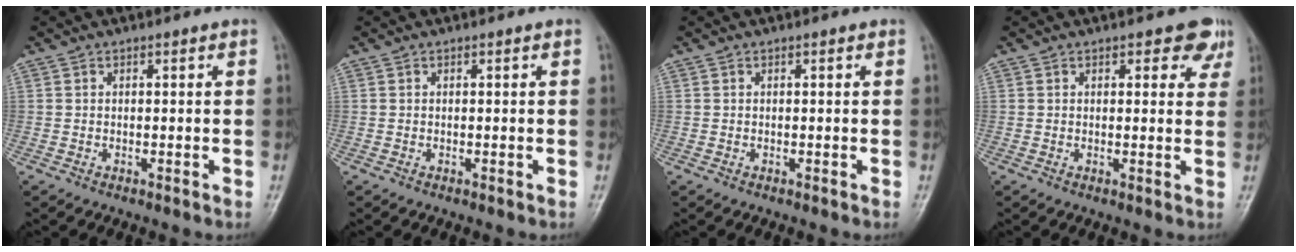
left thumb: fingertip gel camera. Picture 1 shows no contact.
{"total": 0.0}
{"total": 0.0}
{"total": 4.4, "force": [2.7, 2.5, 2.5], "torque": [0.007, -0.008, 0.025]}